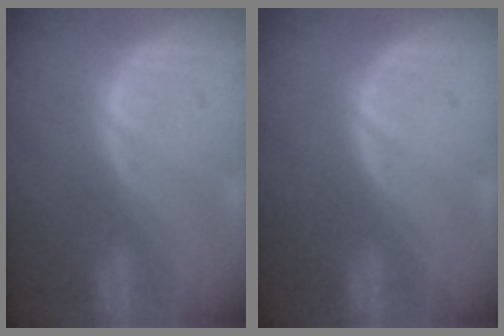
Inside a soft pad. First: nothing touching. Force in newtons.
{"total": 0.0}